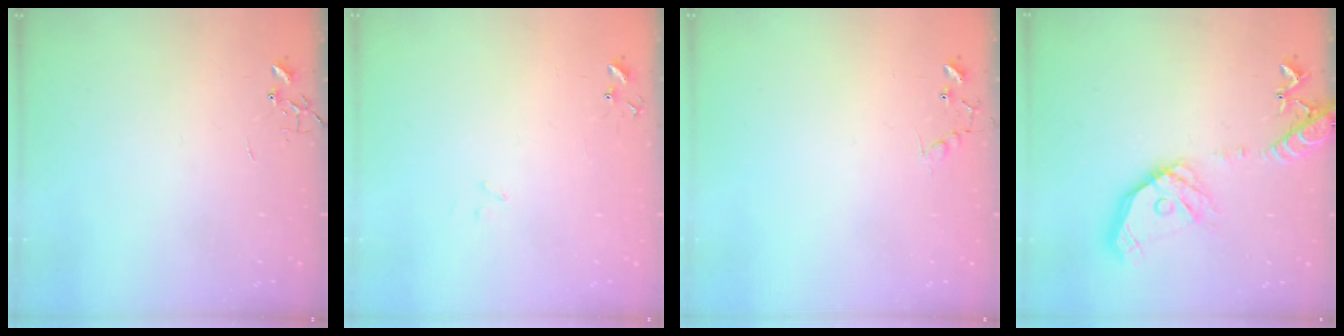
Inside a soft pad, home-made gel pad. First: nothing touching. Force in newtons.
{"total": 7.8, "press": 7.8, "slide": 0.7}
{"total": 6.7, "press": 6.7, "slide": 0.4}
{"total": 17.9, "press": 17.7, "slide": 2.6}